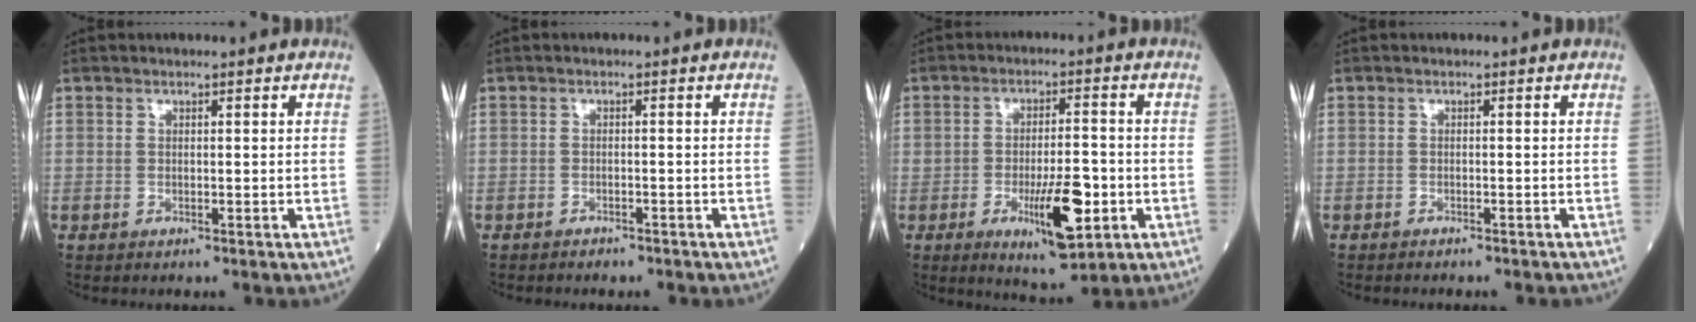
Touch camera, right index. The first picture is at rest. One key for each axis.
{"total": 2.2, "fx": -1.9, "fy": 0.8, "fz": 0.6, "tx": -0.014, "ty": 0.000, "tz": -0.021}
{"total": 9.7, "fx": -3.1, "fy": 2.5, "fz": 8.8, "tx": -0.138, "ty": -0.010, "tz": -0.043}
{"total": 4.1, "fx": -3.8, "fy": 0.8, "fz": 1.6, "tx": -0.021, "ty": -0.005, "tz": -0.044}